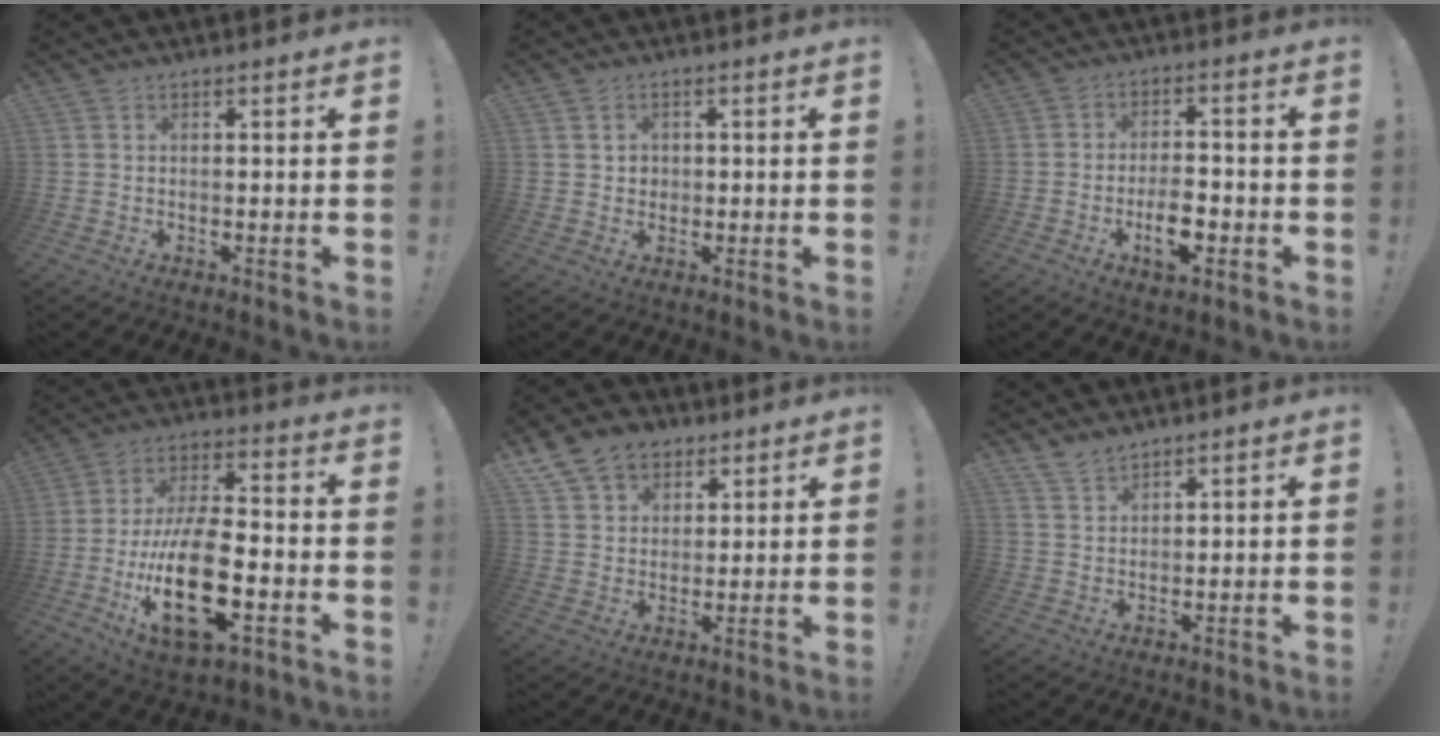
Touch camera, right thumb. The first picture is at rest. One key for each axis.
{"total": 2.7, "fx": 0.8, "fy": 2.5, "fz": 0.6, "tx": -0.008, "ty": -0.002, "tz": 0.013}
{"total": 8.2, "fx": -3.4, "fy": 4.4, "fz": 6.0, "tx": -0.092, "ty": 0.011, "tz": -0.060}
{"total": 21.6, "fx": -6.4, "fy": 9.5, "fz": 18.4, "tx": -0.348, "ty": 0.022, "tz": -0.104}
{"total": 11.5, "fx": 6.7, "fy": 8.4, "fz": 3.8, "tx": -0.059, "ty": -0.038, "tz": 0.133}
{"total": 4.9, "fx": 4.3, "fy": 1.9, "fz": 1.4, "tx": -0.024, "ty": -0.027, "tz": 0.081}